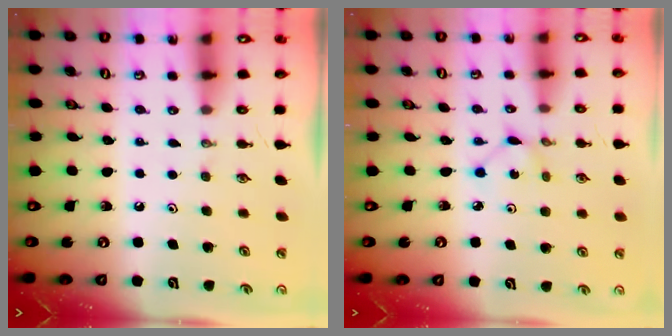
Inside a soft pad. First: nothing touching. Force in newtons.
{"total": 1.3, "press": 1.3, "slide": 0.2}